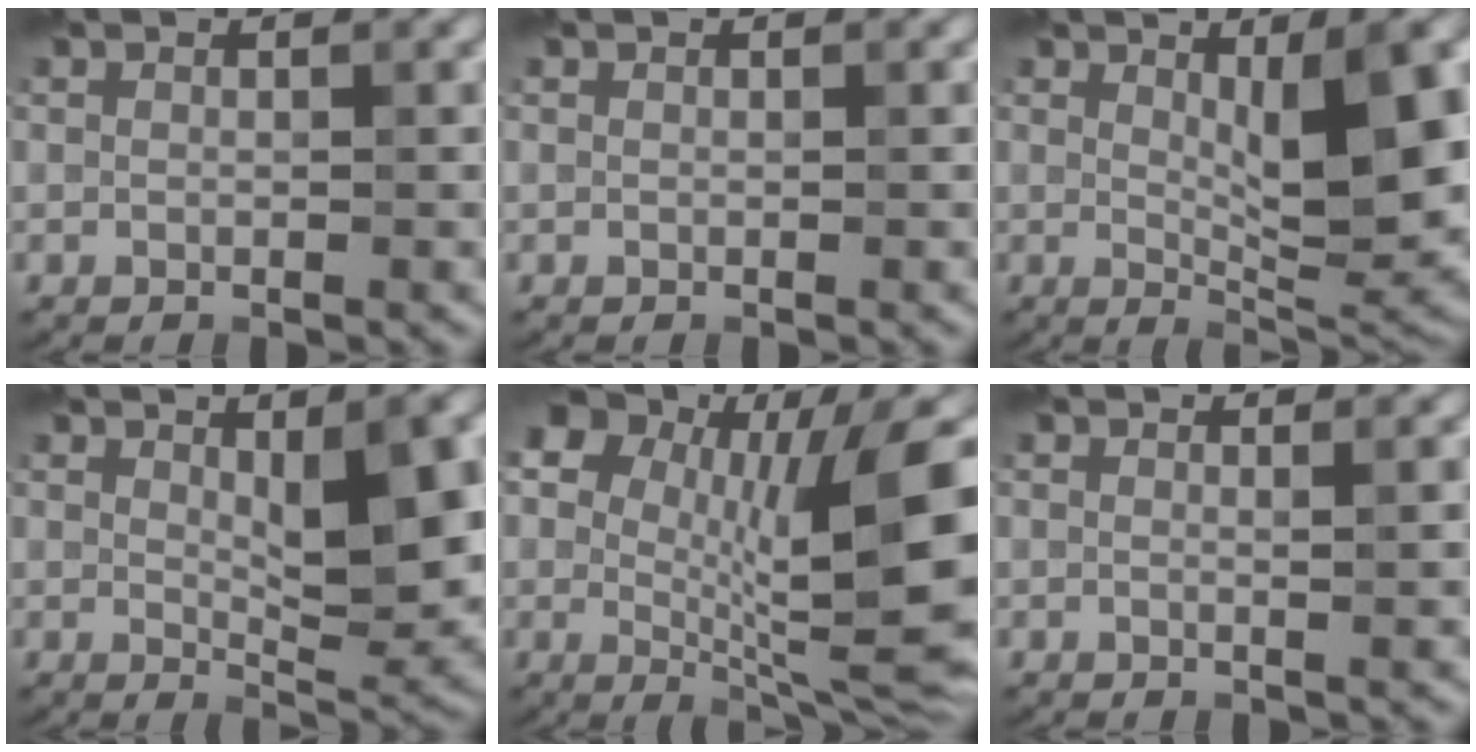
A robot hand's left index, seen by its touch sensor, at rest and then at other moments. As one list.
[{"total": 0.0}, {"total": 10.2, "force": [1.9, 2.7, 9.7], "torque": [-0.131, -0.013, 0.037]}, {"total": 7.5, "force": [1.4, 2.3, 7.1], "torque": [-0.101, -0.006, 0.026]}, {"total": 16.0, "force": [2.5, 8.1, 13.6], "torque": [-0.190, -0.011, 0.045]}, {"total": 1.2, "force": [0.3, 0.3, 1.1], "torque": [-0.013, 0.000, -0.001]}]